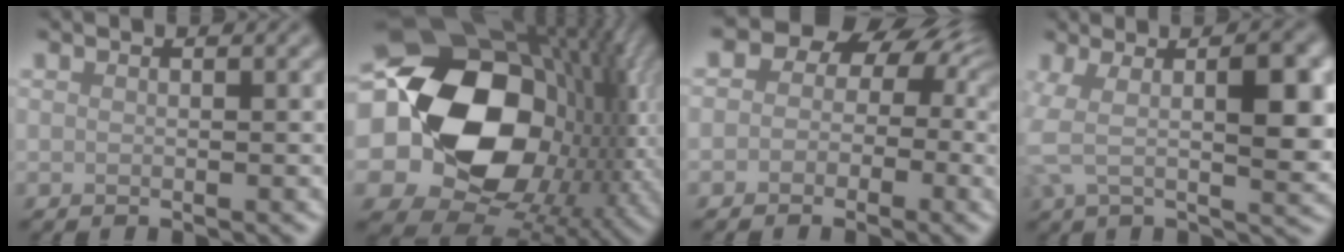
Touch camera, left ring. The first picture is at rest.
{"total": 20.9, "force": [0.7, 16.3, 13.1], "torque": [-0.261, -0.023, 0.045]}
{"total": 6.8, "force": [1.4, 5.5, 3.7], "torque": [-0.013, 0.019, -0.021]}
{"total": 7.5, "force": [0.6, 2.5, 7.0], "torque": [-0.123, 0.003, 0.006]}